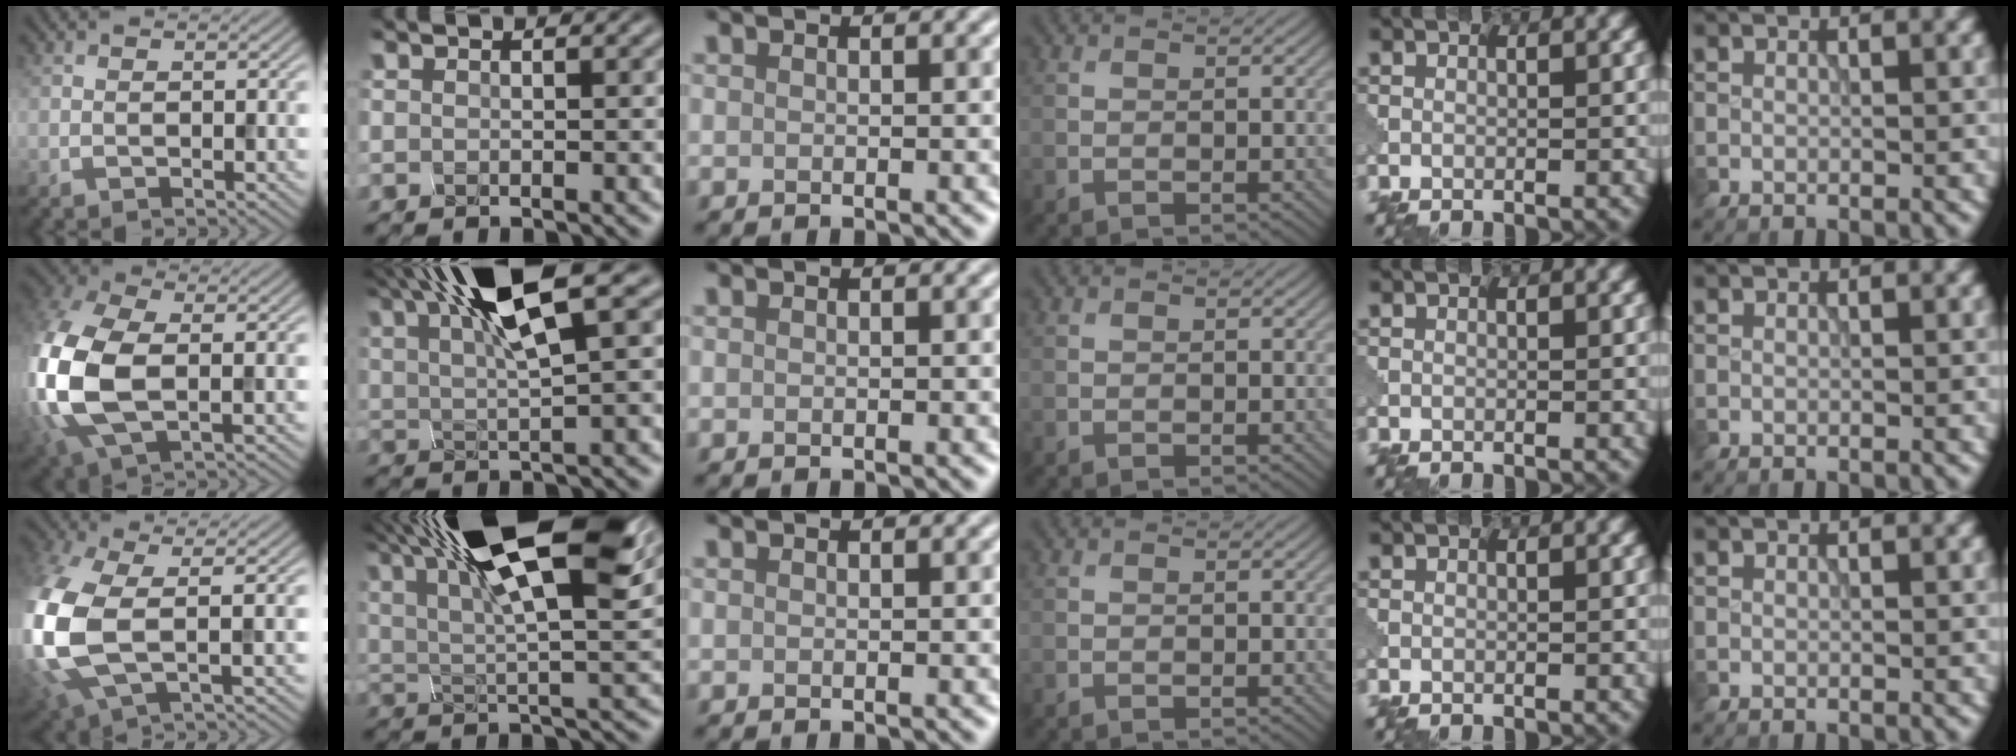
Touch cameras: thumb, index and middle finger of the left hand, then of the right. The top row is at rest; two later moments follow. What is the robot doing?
{"motion": "squeeze", "object": "clothespin"}